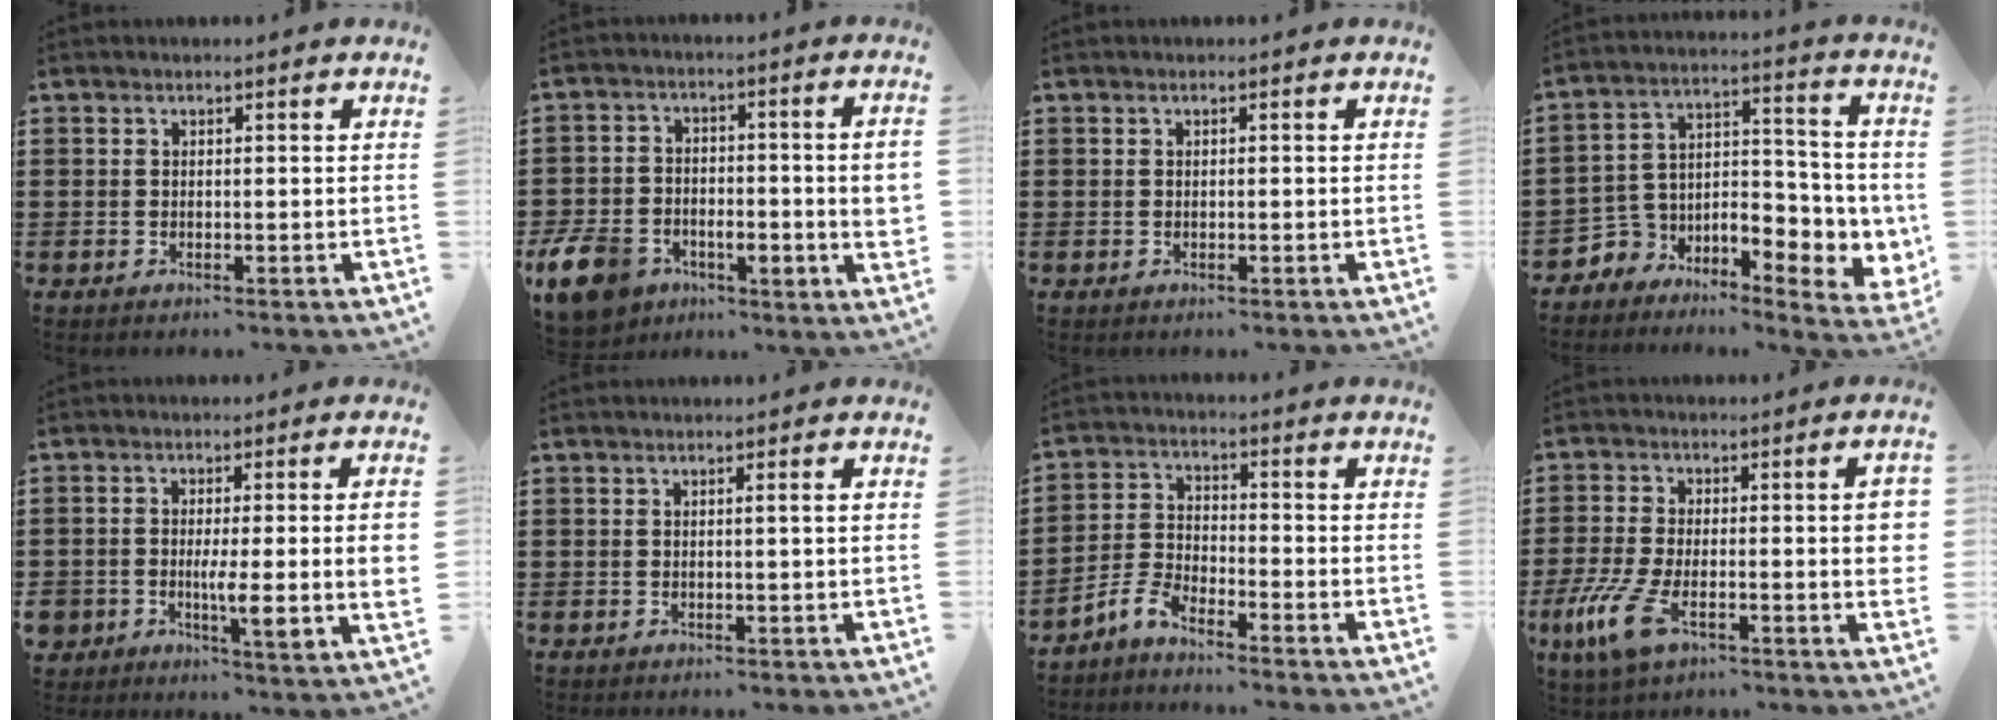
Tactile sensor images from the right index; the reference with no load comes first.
{"total": 10.2, "force": [-3.3, 6.1, 7.5], "torque": [-0.158, 0.007, -0.061]}
{"total": 0.0}
{"total": 5.1, "force": [-2.3, 4.3, 1.5], "torque": [-0.044, -0.017, -0.041]}
{"total": 6.3, "force": [-1.3, 2.0, 5.9], "torque": [-0.104, -0.005, -0.026]}
{"total": 1.1, "force": [0.1, -0.1, 1.1], "torque": [-0.019, 0.000, 0.000]}
{"total": 4.4, "force": [-4.0, 0.7, 1.6], "torque": [-0.052, 0.002, -0.087]}
{"total": 12.4, "force": [-2.5, 4.2, 11.4], "torque": [-0.234, -0.012, -0.045]}